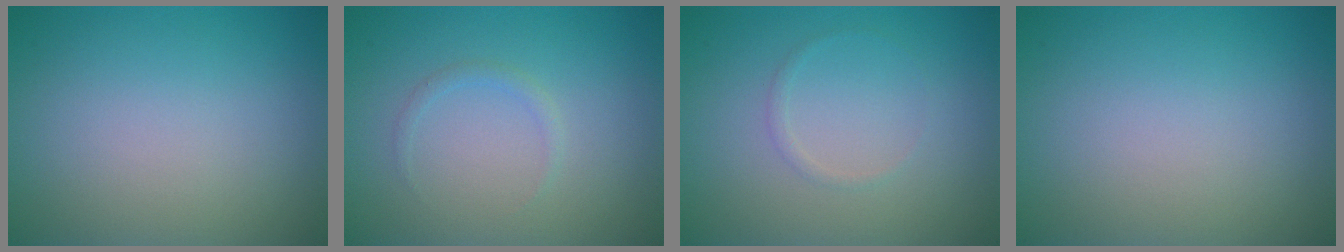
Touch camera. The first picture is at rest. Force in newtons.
{"total": 0.8, "press": 0.8, "slide": 0.0}
{"total": 0.6, "press": 0.6, "slide": 0.1}
{"total": 0.0}